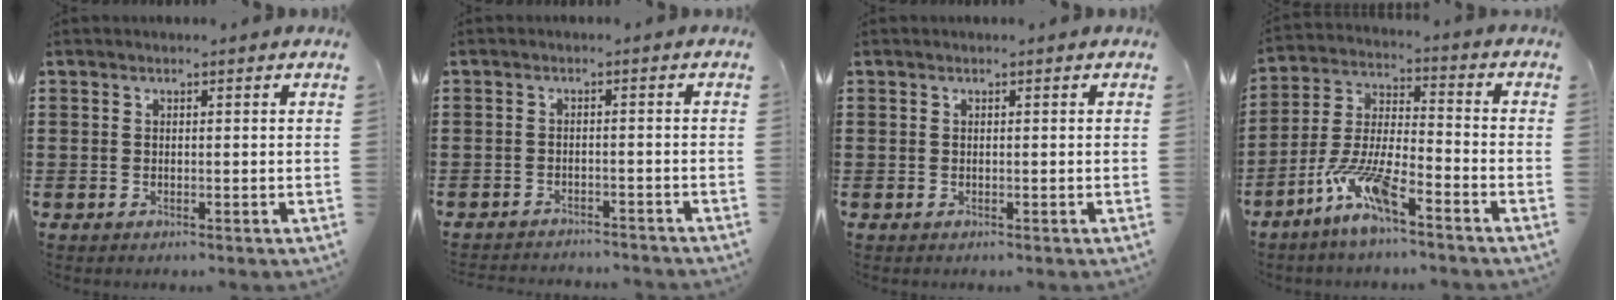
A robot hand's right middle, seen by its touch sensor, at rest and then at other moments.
{"total": 2.0, "force": [-2.0, 0.0, 0.0], "torque": [-0.006, 0.001, -0.043]}
{"total": 0.0}
{"total": 9.3, "force": [-6.4, 1.6, 6.5], "torque": [-0.150, -0.012, -0.125]}